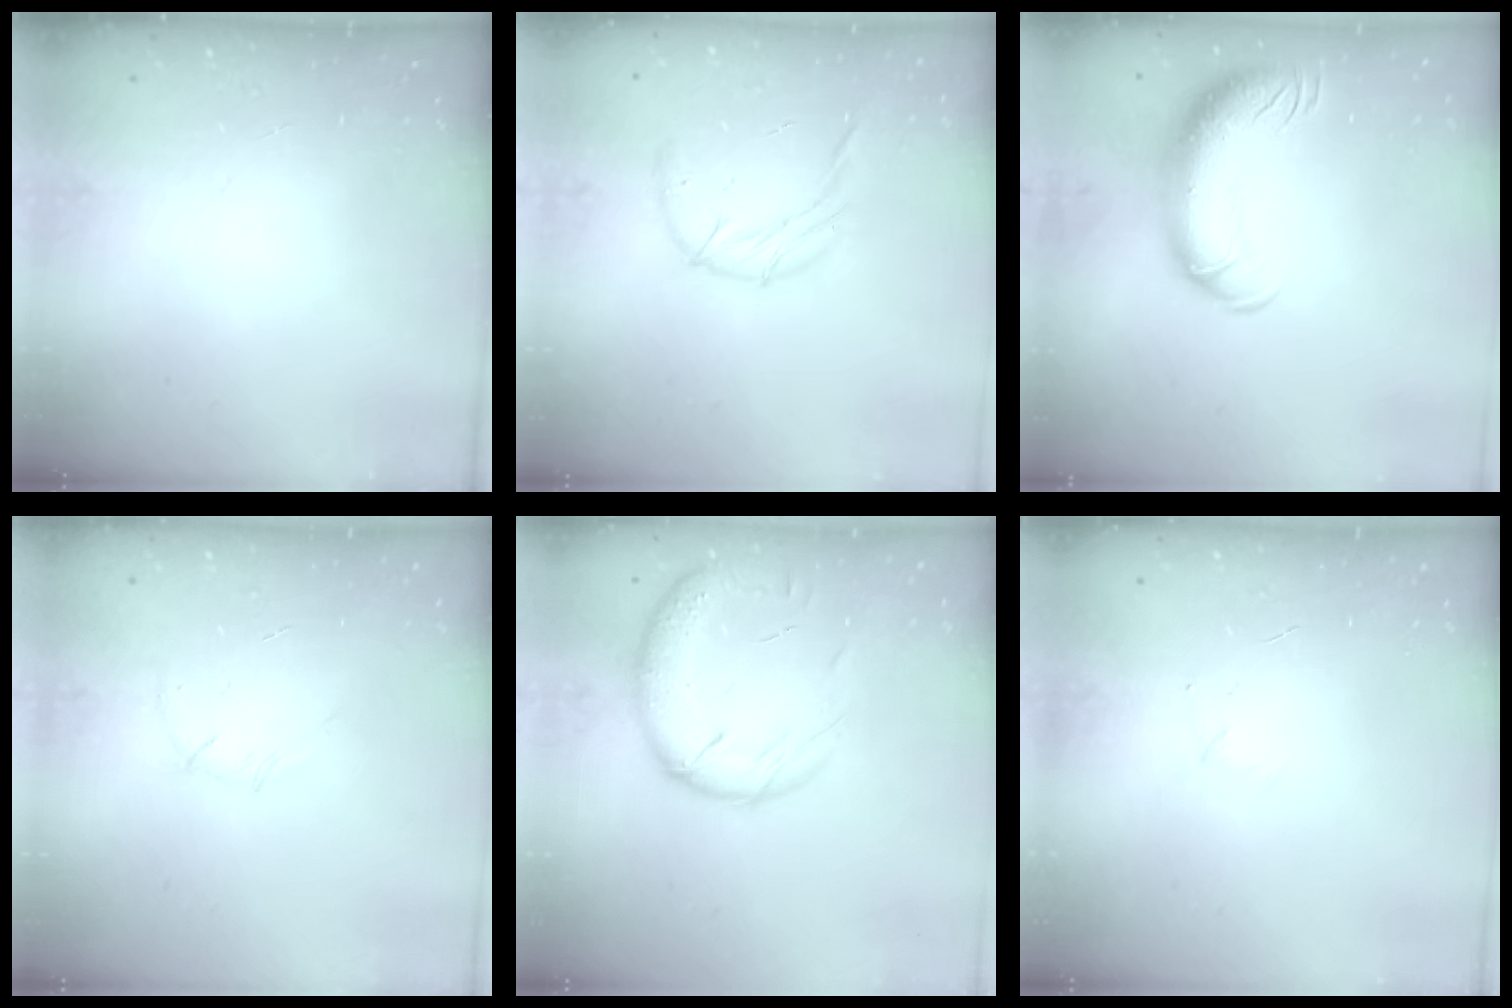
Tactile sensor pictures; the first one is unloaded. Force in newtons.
{"total": 9.5, "press": 9.5, "slide": 0.7}
{"total": 14.6, "press": 14.2, "slide": 3.3}
{"total": 3.6, "press": 3.4, "slide": 1.2}
{"total": 19.3, "press": 18.8, "slide": 4.3}
{"total": 3.6, "press": 3.5, "slide": 0.9}